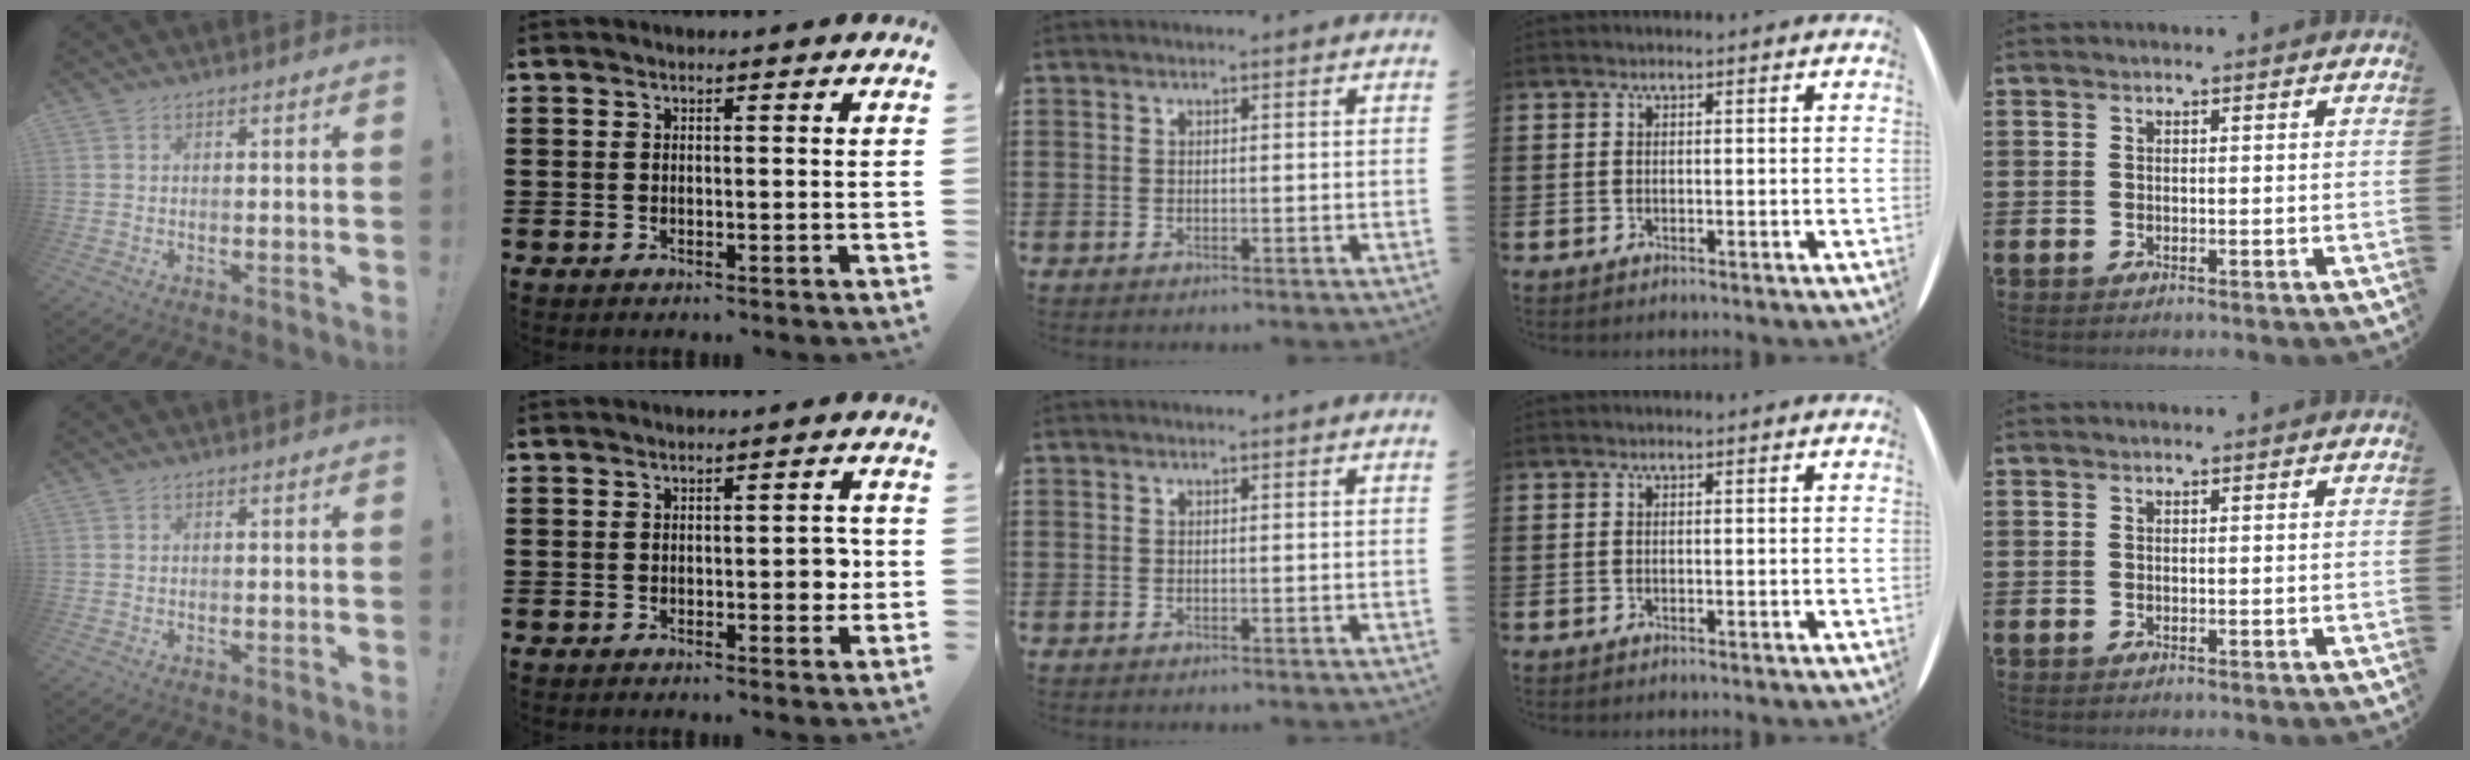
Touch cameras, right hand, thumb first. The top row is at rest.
{"index": {"total": 3.0, "force": [-0.2, 1.4, 2.6], "torque": [-0.032, -0.003, -0.008]}}